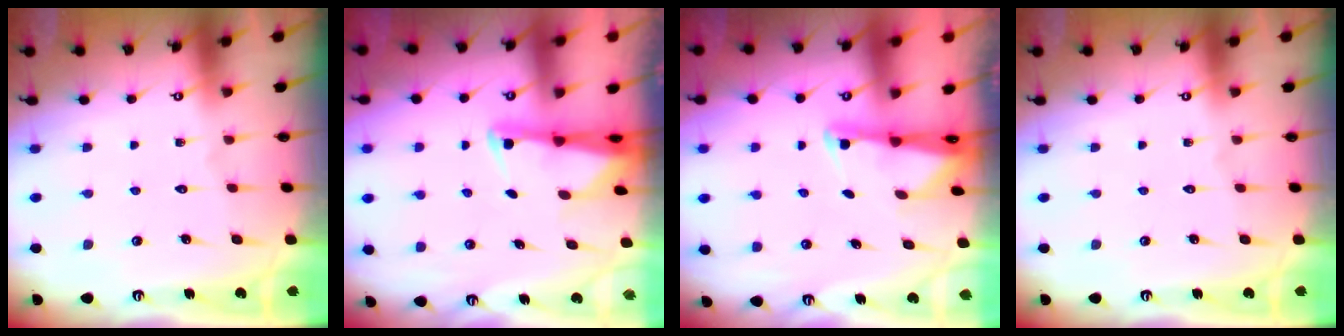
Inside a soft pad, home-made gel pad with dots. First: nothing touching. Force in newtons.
{"total": 2.7, "press": 2.6, "slide": 0.5}
{"total": 1.9, "press": 1.9, "slide": 0.4}
{"total": 0.0}